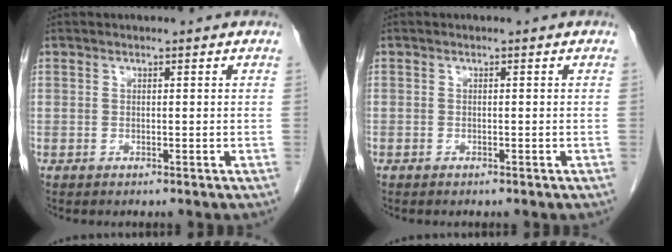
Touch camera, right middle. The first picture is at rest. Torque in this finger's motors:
{"motor_torque": [0.13, -0.28, -0.71, -0.21]}